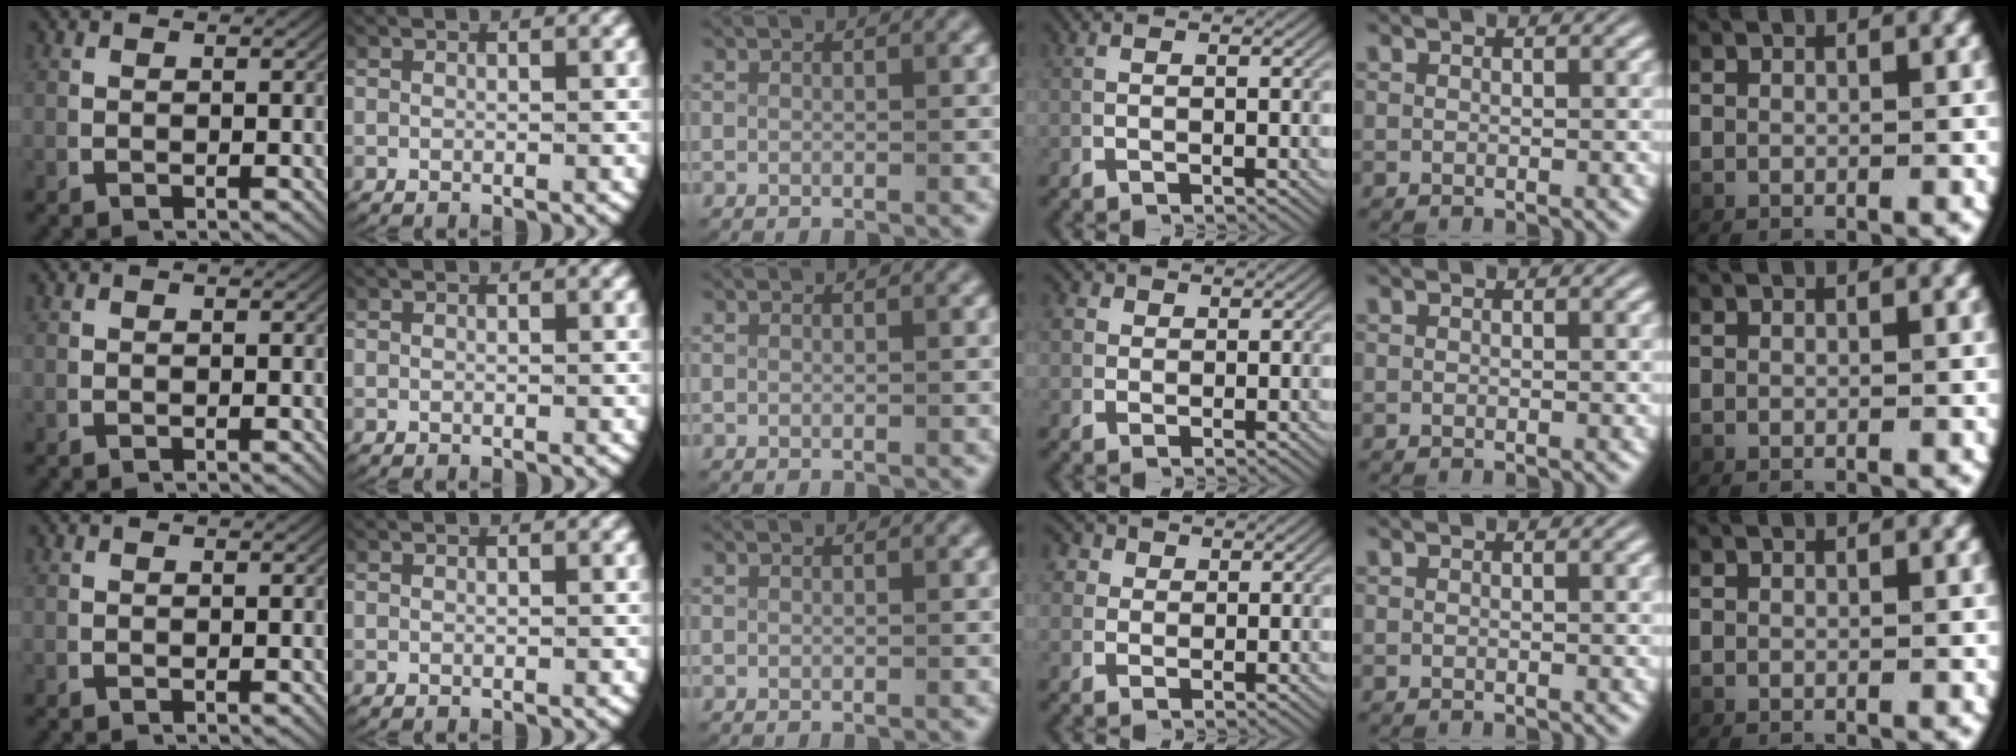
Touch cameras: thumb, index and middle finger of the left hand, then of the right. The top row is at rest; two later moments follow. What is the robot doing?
{"motion": "lift_and_place", "object": "paper towel"}